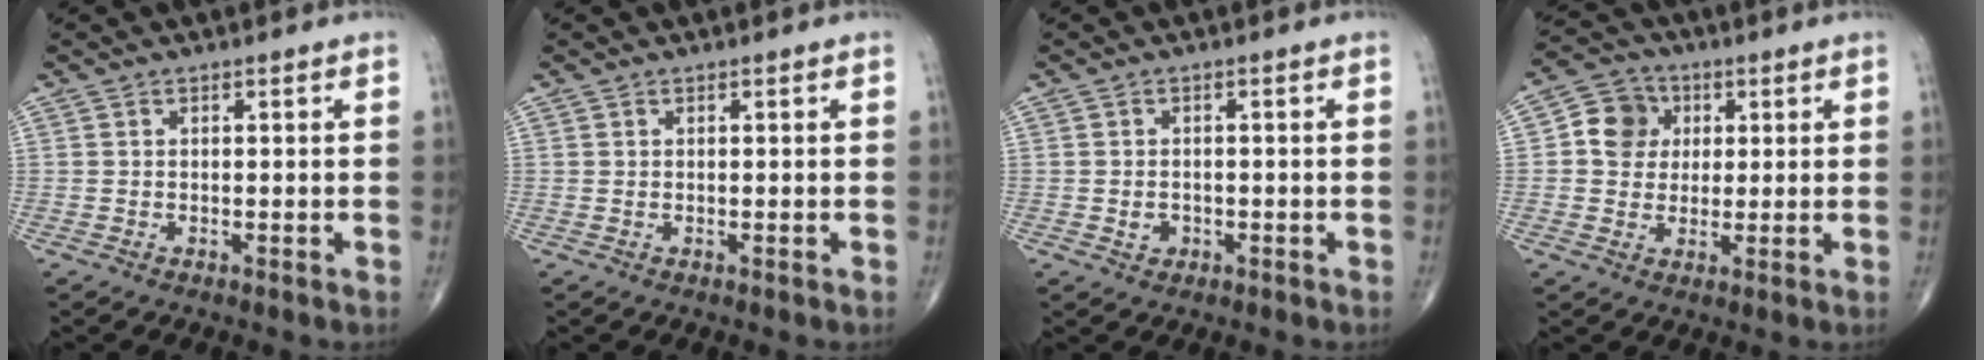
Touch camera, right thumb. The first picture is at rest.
{"total": 0.0}
{"total": 1.9, "force": [-0.5, 1.6, 0.8], "torque": [-0.004, 0.005, -0.002]}
{"total": 7.7, "force": [1.4, 6.9, 3.1], "torque": [-0.028, 0.005, 0.016]}